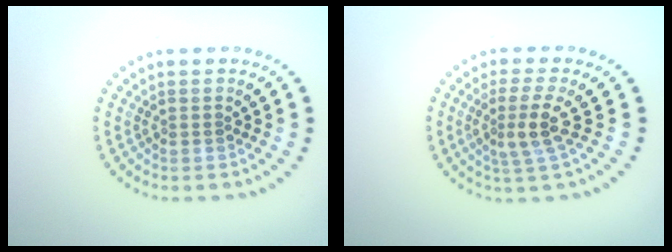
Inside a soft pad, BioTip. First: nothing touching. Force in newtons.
{"total": 2.8, "press": 2.4, "slide": 1.5}